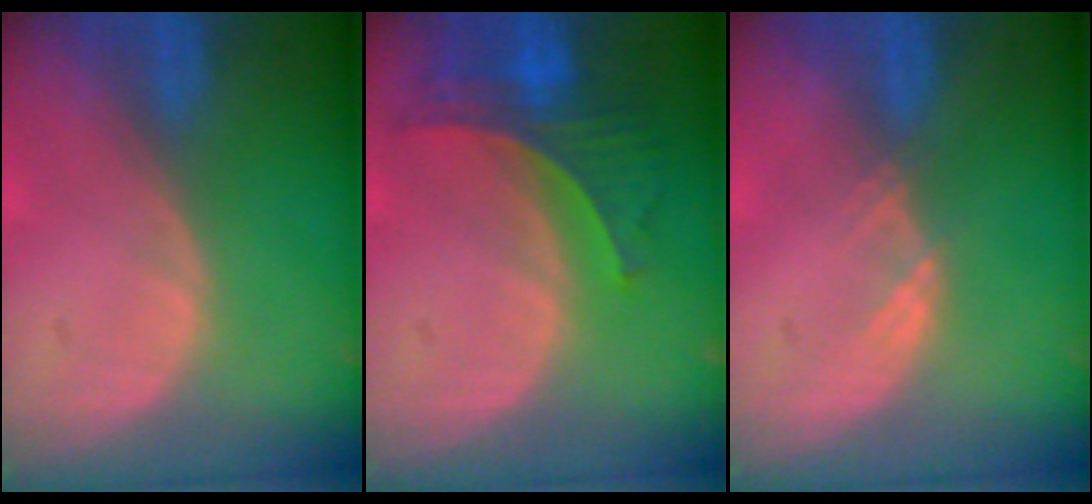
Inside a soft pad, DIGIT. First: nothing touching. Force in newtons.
{"total": 6.9, "press": 6.3, "slide": 2.9}
{"total": 1.5, "press": 1.3, "slide": 0.8}